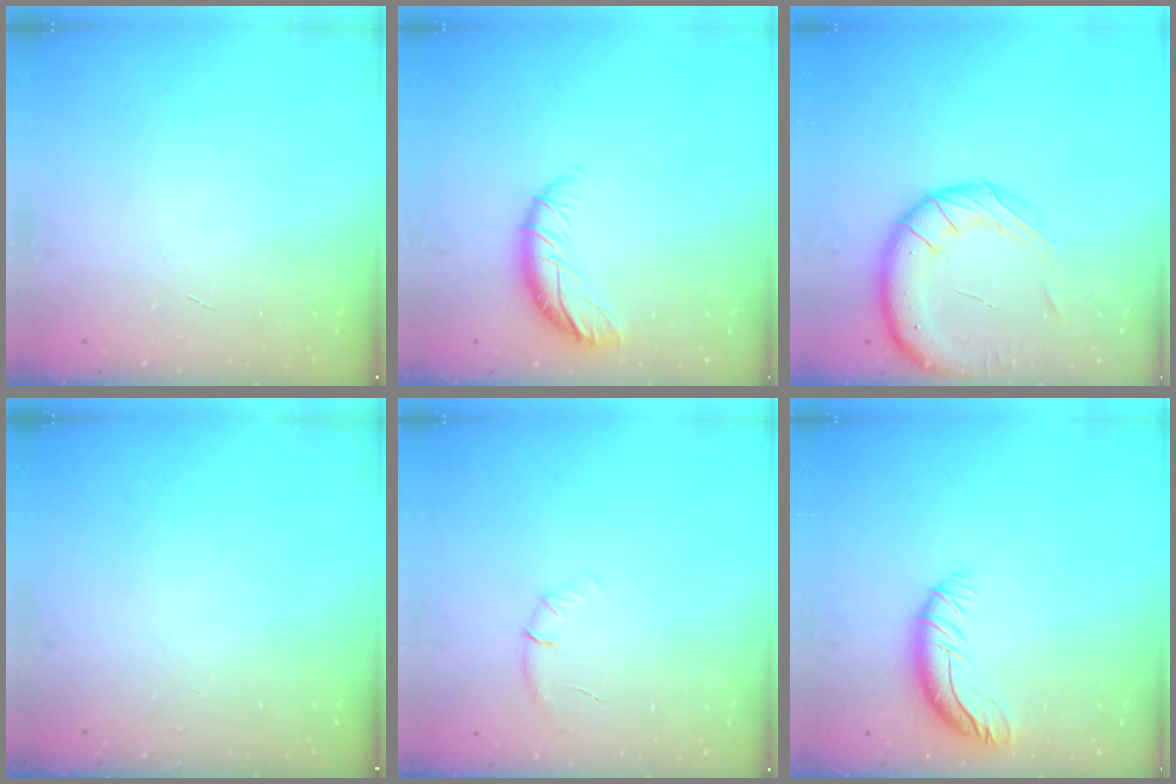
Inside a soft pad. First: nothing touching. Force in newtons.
{"total": 10.0, "press": 9.9, "slide": 1.6}
{"total": 14.8, "press": 14.6, "slide": 2.5}
{"total": 0.0}
{"total": 5.4, "press": 5.1, "slide": 1.6}
{"total": 9.4, "press": 9.2, "slide": 1.9}